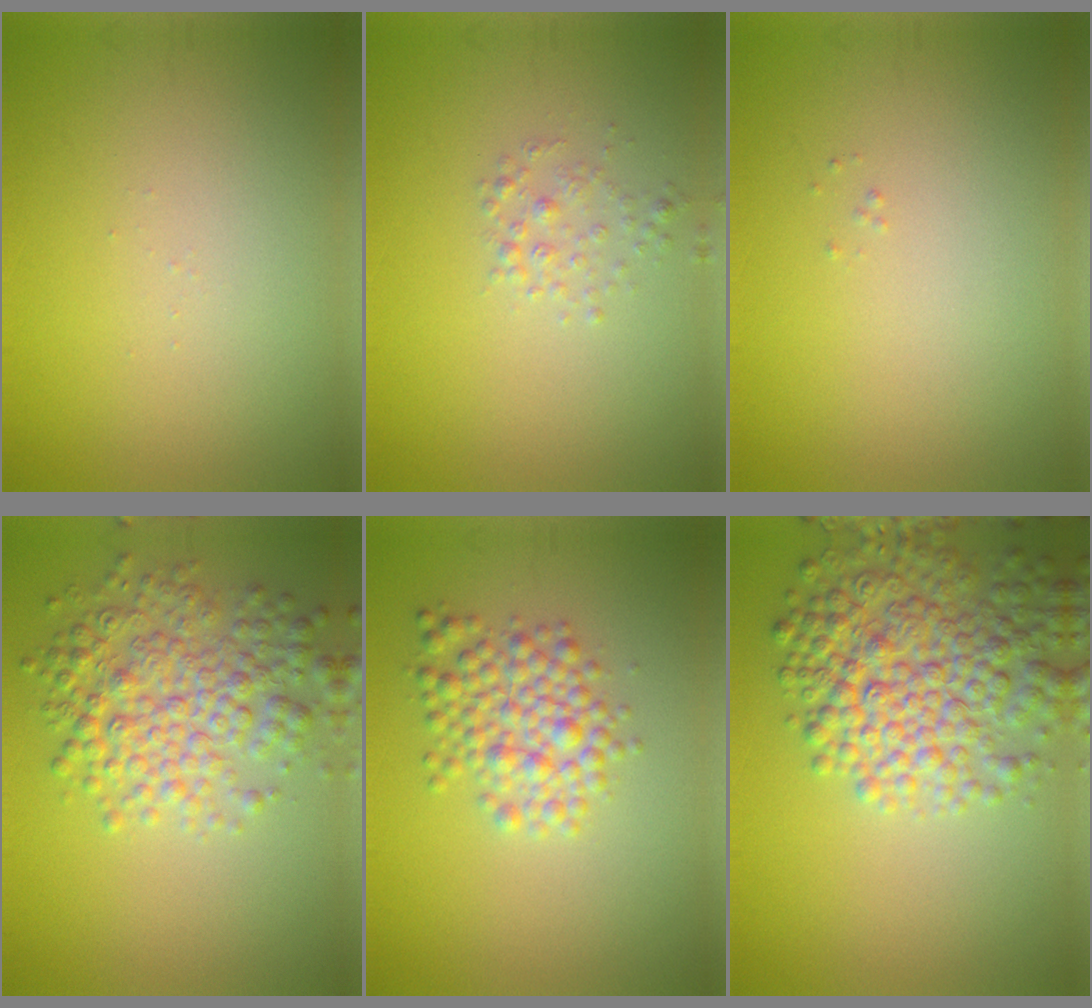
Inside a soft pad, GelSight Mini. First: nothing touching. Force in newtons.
{"total": 1.3, "press": 1.3, "slide": 0.0}
{"total": 0.0}
{"total": 5.8, "press": 5.8, "slide": 0.1}
{"total": 4.1, "press": 4.1, "slide": 0.1}
{"total": 8.0, "press": 8.0, "slide": 0.3}